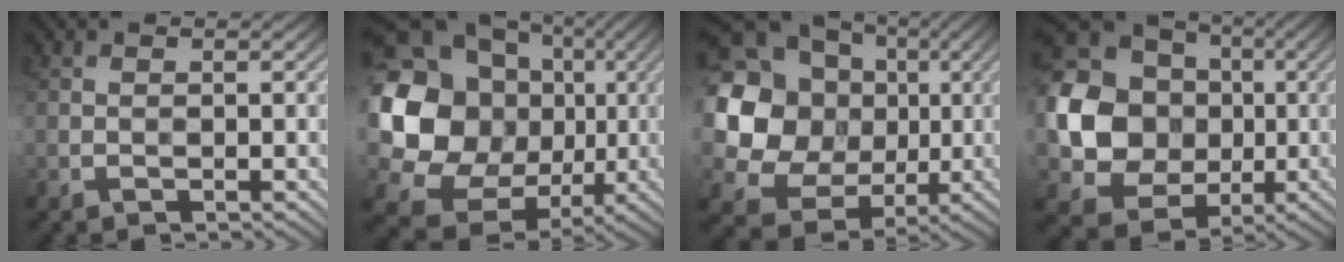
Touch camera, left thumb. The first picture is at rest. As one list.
[{"total": 23.8, "force": [2.6, 21.0, 11.0], "torque": [-0.302, -0.012, 0.054]}, {"total": 22.4, "force": [4.1, 20.2, 8.9], "torque": [-0.274, 0.021, 0.070]}, {"total": 17.5, "force": [0.4, 15.7, 7.8], "torque": [-0.236, -0.019, 0.003]}]